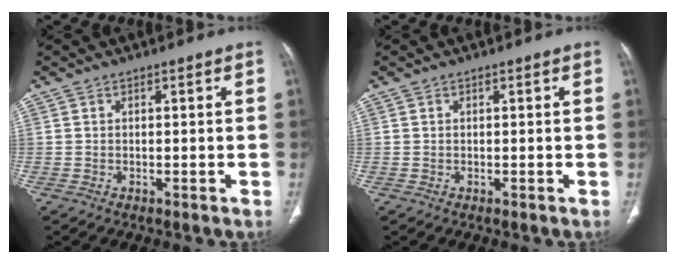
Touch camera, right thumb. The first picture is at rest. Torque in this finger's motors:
{"motor_torque": [-0.14, 0.08, -0.02, 0.21, -0.01]}